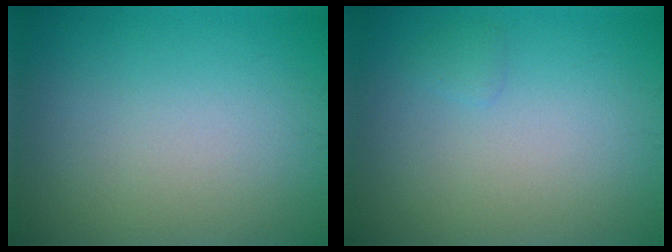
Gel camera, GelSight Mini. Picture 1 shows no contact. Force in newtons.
{"total": 0.6, "press": 0.6, "slide": 0.1}